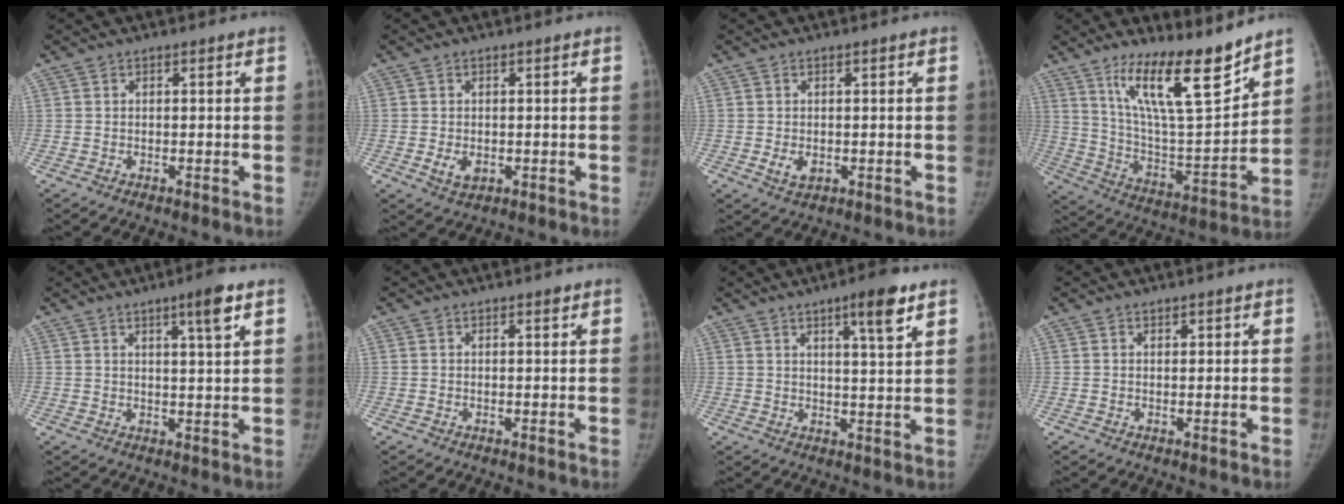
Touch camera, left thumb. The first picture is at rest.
{"total": 3.0, "force": [-0.6, 2.1, 2.1], "torque": [-0.033, -0.004, -0.003]}
{"total": 2.6, "force": [-0.4, 1.8, 1.8], "torque": [-0.029, -0.004, -0.001]}
{"total": 18.4, "force": [13.0, 3.9, 12.5], "torque": [-0.177, -0.088, 0.231]}
{"total": 5.4, "force": [3.0, 0.3, 4.5], "torque": [-0.066, -0.016, 0.047]}
{"total": 0.6, "force": [0.4, 0.2, 0.4], "torque": [-0.006, -0.002, 0.005]}
{"total": 7.3, "force": [4.3, 1.0, 5.8], "torque": [-0.082, -0.025, 0.065]}
{"total": 0.6, "force": [0.4, 0.3, 0.2], "torque": [0.001, -0.002, 0.006]}